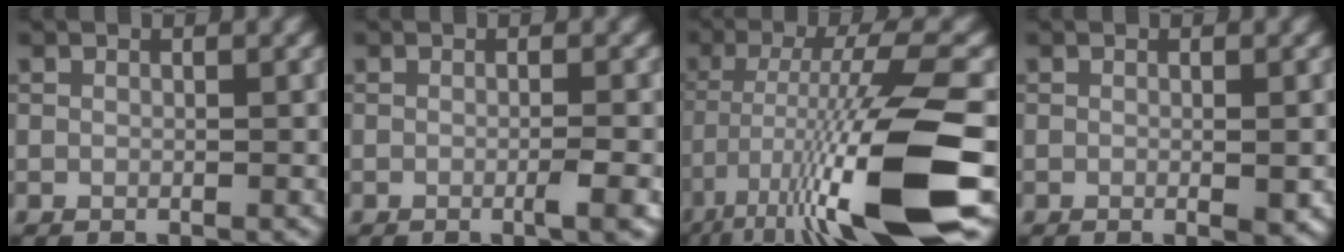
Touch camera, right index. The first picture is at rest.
{"total": 1.7, "force": [-0.5, 0.2, 1.6], "torque": [-0.024, 0.000, -0.013]}
{"total": 13.8, "force": [-5.9, 2.2, 12.3], "torque": [-0.218, -0.006, -0.096]}
{"total": 1.5, "force": [-0.2, 0.2, 1.5], "torque": [-0.021, -0.003, -0.003]}